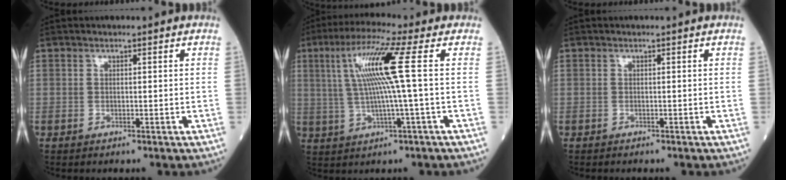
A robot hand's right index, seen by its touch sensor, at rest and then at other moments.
{"total": 11.1, "force": [1.9, -0.8, 10.9], "torque": [-0.216, 0.015, 0.037]}
{"total": 0.7, "force": [-0.4, 0.4, 0.4], "torque": [-0.016, 0.001, -0.004]}